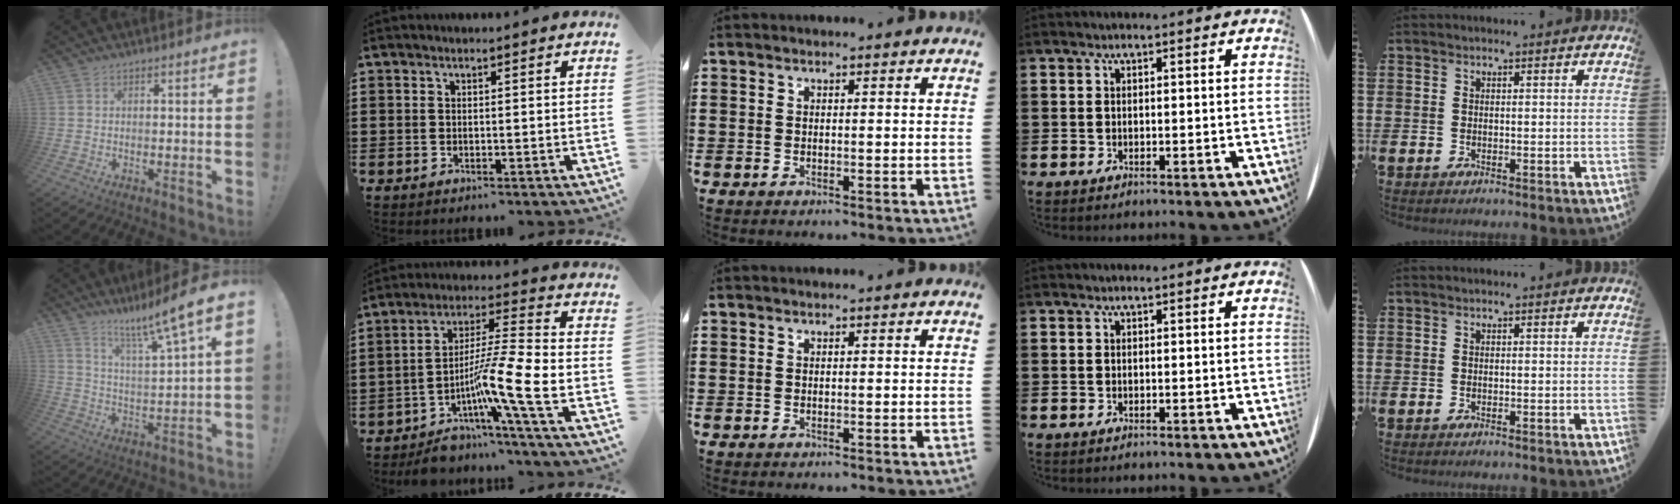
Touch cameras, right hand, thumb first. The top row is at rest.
{"thumb": {"total": 11.6, "force": [8.5, -0.3, 7.8], "torque": [-0.140, -0.062, 0.131]}, "index": {"total": 11.8, "force": [-5.0, 1.1, 10.6], "torque": [-0.200, -0.010, -0.097]}}